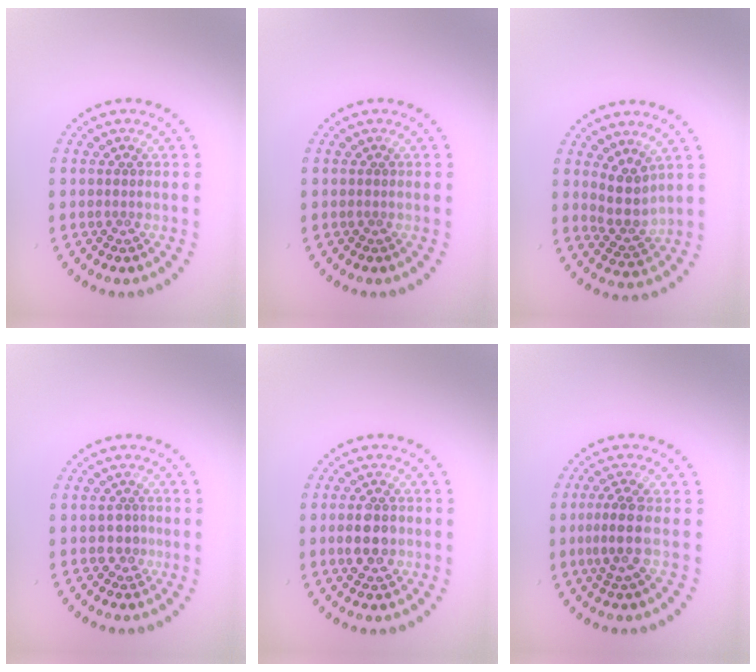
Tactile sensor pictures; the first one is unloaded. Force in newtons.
{"total": 0.0}
{"total": 3.0, "press": 2.3, "slide": 1.8}
{"total": 1.3, "press": 1.2, "slide": 0.5}
{"total": 3.6, "press": 3.6, "slide": 0.1}
{"total": 2.8, "press": 2.5, "slide": 1.3}